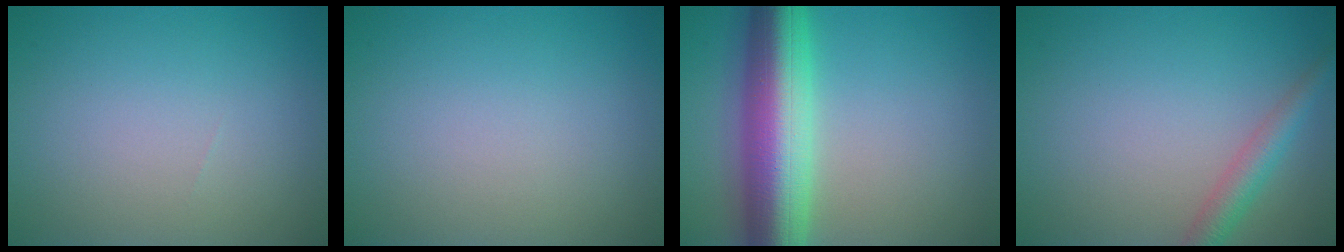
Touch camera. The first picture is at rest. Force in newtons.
{"total": 0.0}
{"total": 10.5, "press": 10.5, "slide": 0.2}
{"total": 2.7, "press": 2.7, "slide": 0.1}